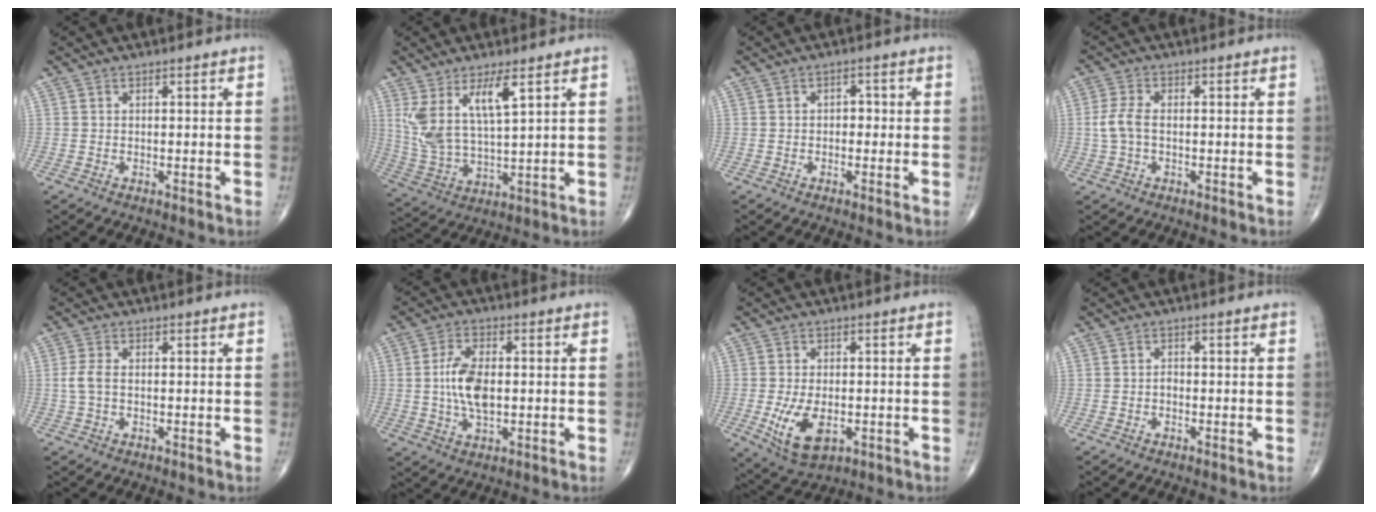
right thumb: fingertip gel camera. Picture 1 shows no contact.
{"total": 11.0, "force": [5.0, 3.3, 9.2], "torque": [-0.192, -0.029, 0.110]}
{"total": 2.0, "force": [-0.1, 1.5, 1.4], "torque": [-0.007, 0.006, -0.008]}
{"total": 4.3, "force": [-0.2, 2.3, 3.6], "torque": [-0.092, 0.008, -0.009]}
{"total": 2.9, "force": [-0.1, 1.5, 2.5], "torque": [-0.064, 0.004, -0.004]}
{"total": 8.6, "force": [0.1, 4.3, 7.5], "torque": [-0.147, 0.000, 0.003]}
{"total": 9.0, "force": [-2.2, 4.8, 7.2], "torque": [-0.135, -0.009, -0.026]}
{"total": 0.9, "force": [-0.4, 0.6, 0.6], "torque": [-0.006, 0.002, -0.010]}